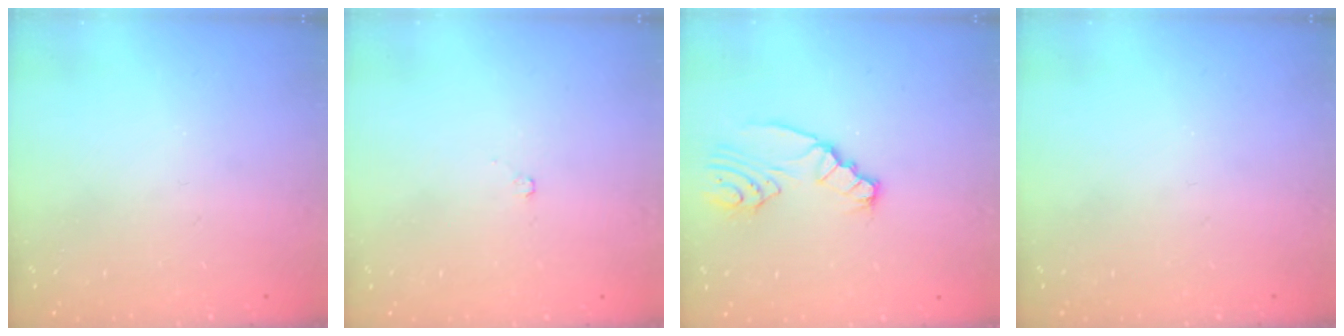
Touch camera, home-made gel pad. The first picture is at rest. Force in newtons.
{"total": 1.8, "press": 1.8, "slide": 0.3}
{"total": 3.7, "press": 3.7, "slide": 0.5}
{"total": 0.0}